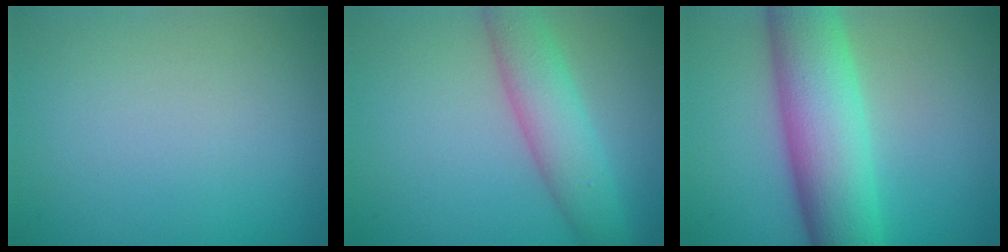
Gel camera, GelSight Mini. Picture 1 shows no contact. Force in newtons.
{"total": 4.8, "press": 4.8, "slide": 0.2}
{"total": 9.8, "press": 9.8, "slide": 0.2}